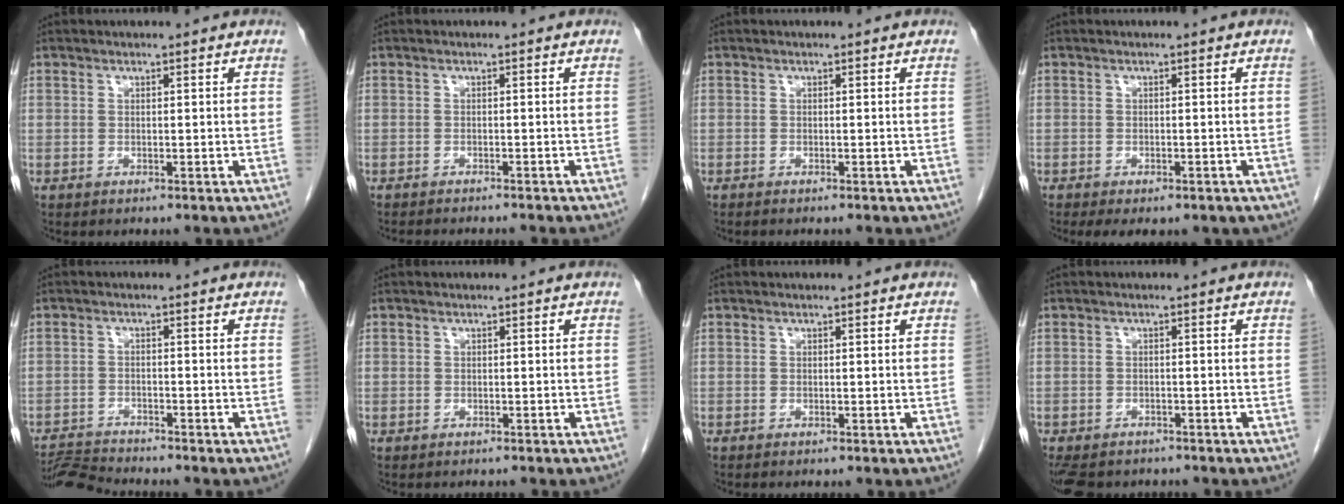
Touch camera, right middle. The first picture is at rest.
{"total": 7.4, "force": [-6.6, 0.9, 3.1], "torque": [-0.028, -0.009, -0.081]}
{"total": 1.1, "force": [-0.9, 0.0, 0.5], "torque": [-0.006, 0.000, -0.012]}
{"total": 6.0, "force": [-4.2, 2.7, 3.3], "torque": [-0.038, -0.002, -0.048]}
{"total": 4.6, "force": [-4.5, -1.0, -0.2], "torque": [0.003, -0.014, -0.080]}
{"total": 1.1, "force": [-0.8, 0.8, -0.1], "torque": [-0.007, 0.004, -0.014]}
{"total": 0.5, "force": [-0.5, 0.0, 0.2], "torque": [0.000, -0.001, -0.008]}
{"total": 9.2, "force": [-7.4, 4.4, 3.1], "torque": [-0.067, -0.011, -0.094]}